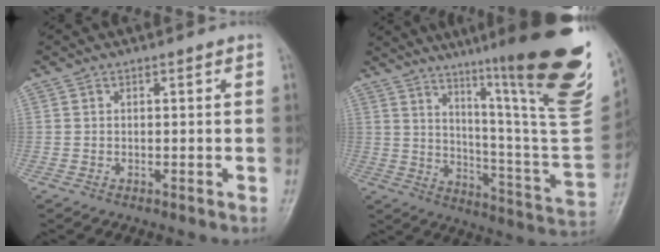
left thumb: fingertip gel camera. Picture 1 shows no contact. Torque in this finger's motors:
{"motor_torque": [3.08, 1.48, 1.53, -1.24, 0.46]}